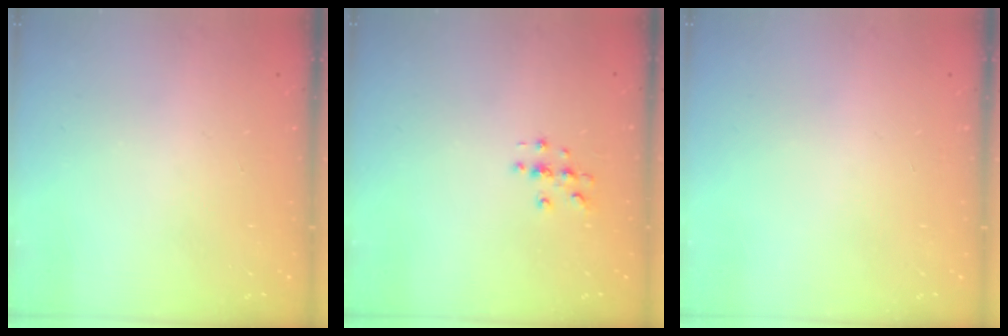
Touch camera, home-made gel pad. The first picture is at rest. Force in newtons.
{"total": 2.7, "press": 2.7, "slide": 0.3}
{"total": 0.0}